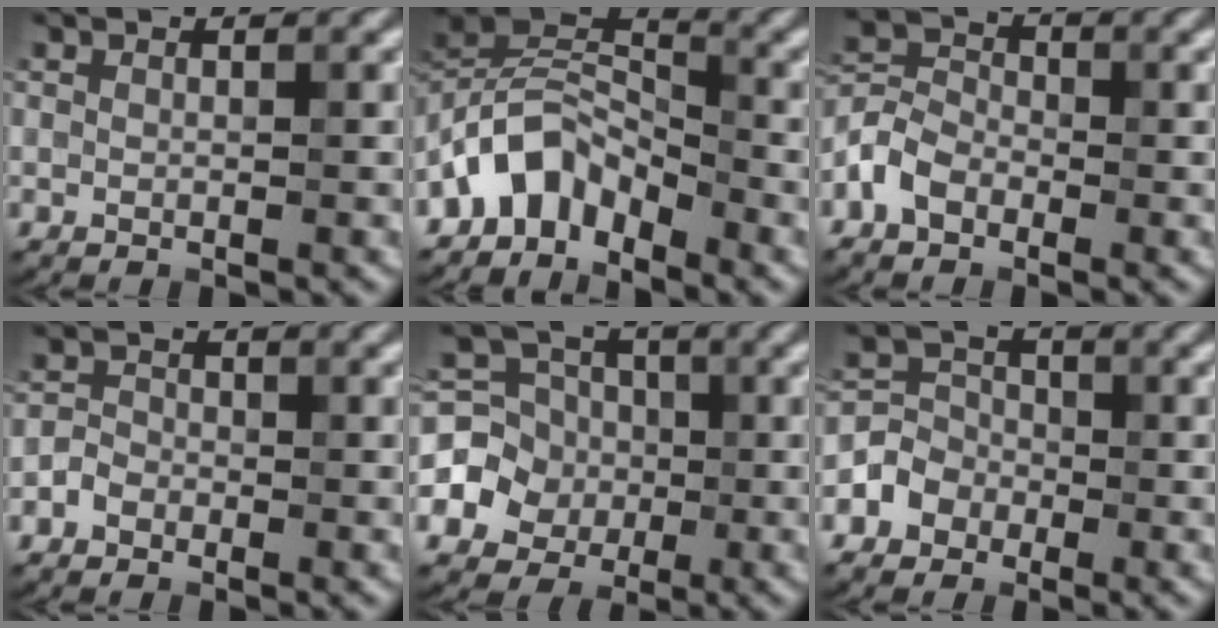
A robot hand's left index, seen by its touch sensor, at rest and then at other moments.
{"total": 5.5, "force": [-3.8, 3.1, 2.6], "torque": [-0.036, 0.009, -0.084]}
{"total": 3.3, "force": [-1.8, 2.3, 1.7], "torque": [-0.036, 0.008, -0.047]}
{"total": 1.5, "force": [-0.8, 1.2, 0.4], "torque": [-0.002, 0.004, -0.019]}
{"total": 6.1, "force": [-1.0, 5.7, 1.9], "torque": [-0.027, 0.009, -0.043]}
{"total": 3.4, "force": [-1.7, 2.9, 0.6], "torque": [0.011, 0.004, -0.042]}